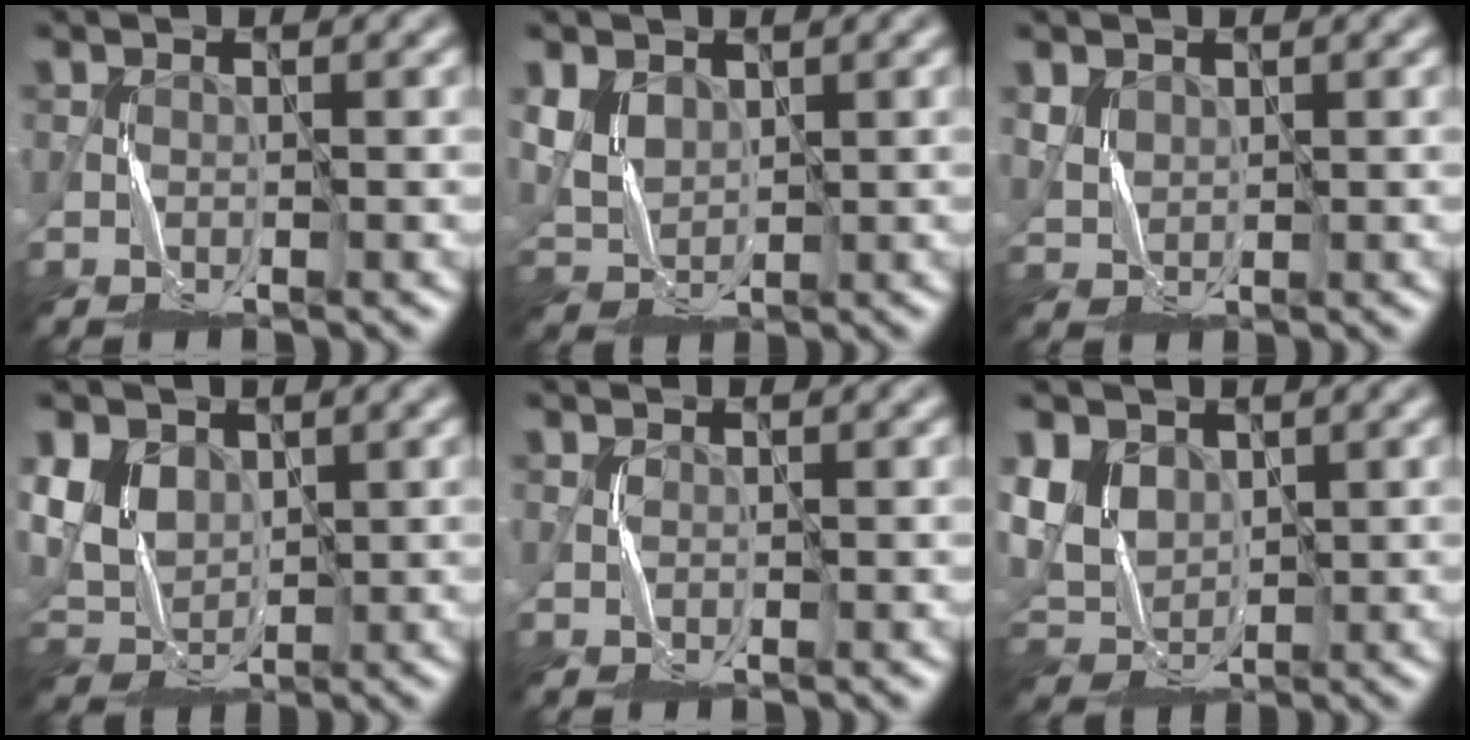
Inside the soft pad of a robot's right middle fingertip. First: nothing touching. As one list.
[{"total": 3.5, "force": [1.6, 2.4, 2.0], "torque": [-0.053, -0.005, 0.032]}, {"total": 1.6, "force": [0.9, 1.2, 0.6], "torque": [-0.020, -0.005, 0.023]}, {"total": 5.6, "force": [1.9, 4.1, 3.3], "torque": [-0.078, -0.001, 0.034]}, {"total": 0.0}, {"total": 5.5, "force": [1.9, 4.1, 3.2], "torque": [-0.074, -0.003, 0.034]}]